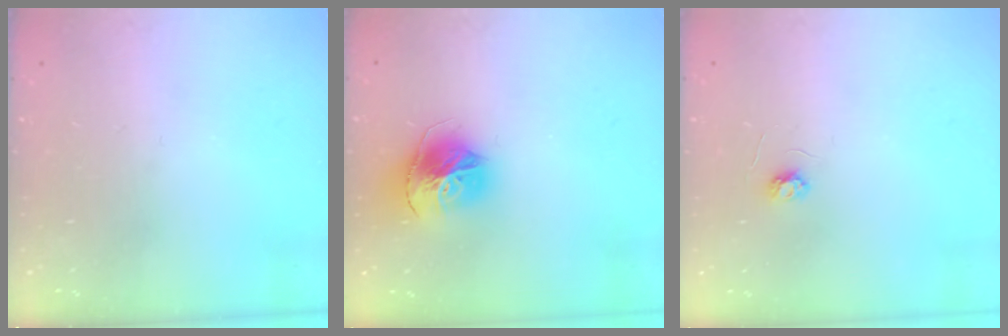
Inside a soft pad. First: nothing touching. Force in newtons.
{"total": 15.6, "press": 15.5, "slide": 1.6}
{"total": 3.1, "press": 3.1, "slide": 0.3}